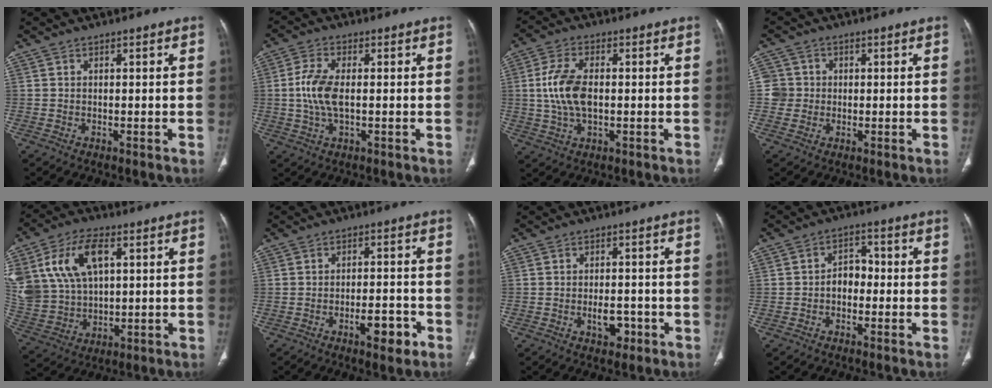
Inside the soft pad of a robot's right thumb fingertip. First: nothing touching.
{"total": 7.1, "force": [0.0, 3.3, 6.3], "torque": [-0.148, 0.005, -0.002]}
{"total": 9.1, "force": [0.3, 4.9, 7.7], "torque": [-0.164, 0.004, 0.006]}
{"total": 4.0, "force": [0.0, 4.0, 0.1], "torque": [0.027, 0.009, -0.003]}
{"total": 19.0, "force": [6.2, 11.9, 13.3], "torque": [-0.280, -0.005, 0.128]}
{"total": 5.9, "force": [-3.1, 2.1, 4.6], "torque": [-0.063, 0.019, -0.043]}
{"total": 3.9, "force": [-1.7, 2.3, 2.6], "torque": [-0.028, 0.011, -0.021]}
{"total": 4.3, "force": [-1.0, 3.2, 2.6], "torque": [-0.021, 0.022, -0.027]}